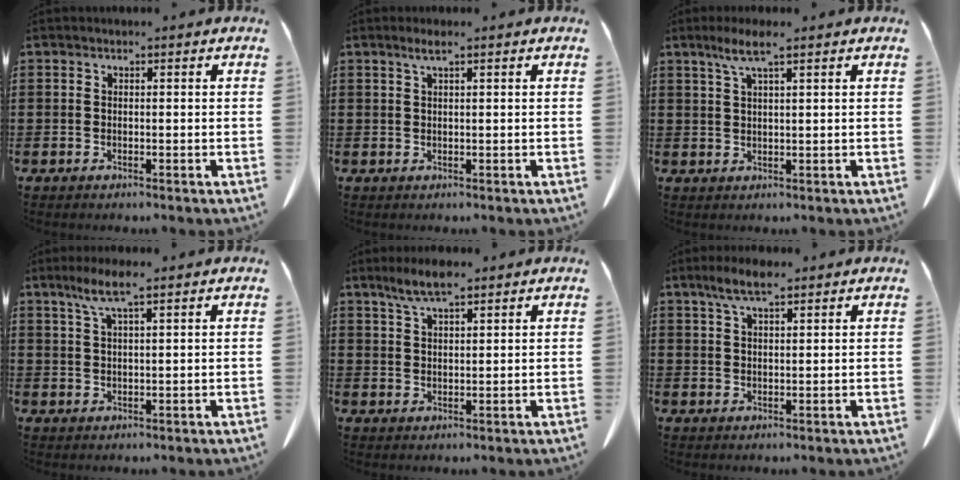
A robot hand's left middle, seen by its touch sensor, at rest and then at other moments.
{"total": 1.6, "force": [0.9, 0.0, 1.3], "torque": [-0.028, 0.000, 0.015]}
{"total": 4.1, "force": [2.4, 0.3, 3.3], "torque": [-0.070, 0.004, 0.041]}
{"total": 5.1, "force": [3.2, 0.5, 4.0], "torque": [-0.086, 0.004, 0.054]}
{"total": 5.4, "force": [3.9, 1.2, 3.5], "torque": [-0.076, 0.001, 0.069]}
{"total": 5.0, "force": [3.3, 1.3, 3.5], "torque": [-0.075, 0.005, 0.059]}